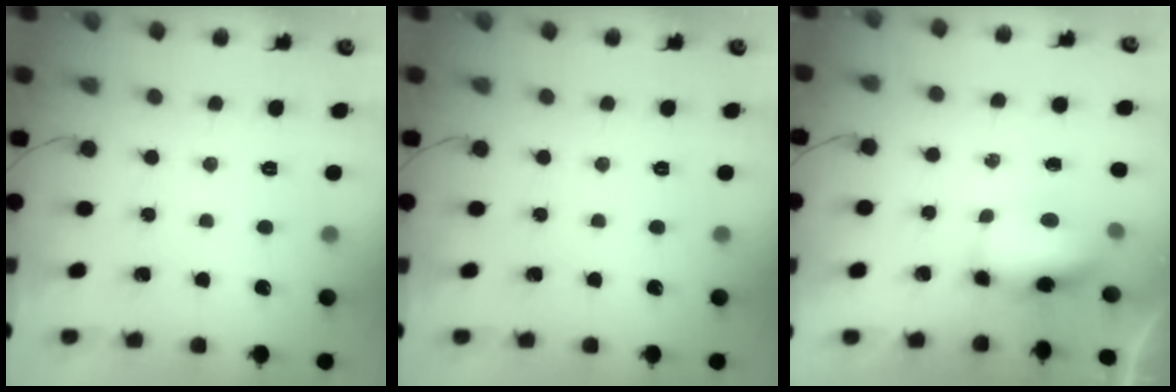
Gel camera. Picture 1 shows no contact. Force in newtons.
{"total": 0.0}
{"total": 7.4, "press": 7.0, "slide": 2.3}